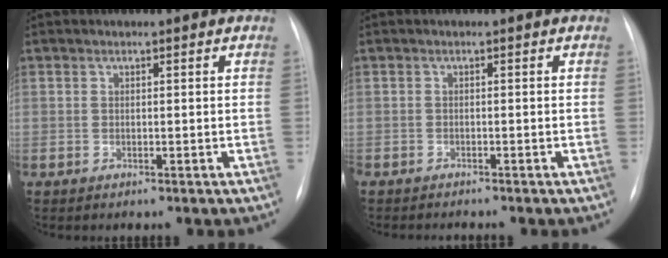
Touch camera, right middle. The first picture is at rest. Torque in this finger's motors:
{"motor_torque": [1.05, -1.01, 0.41, 0.11]}